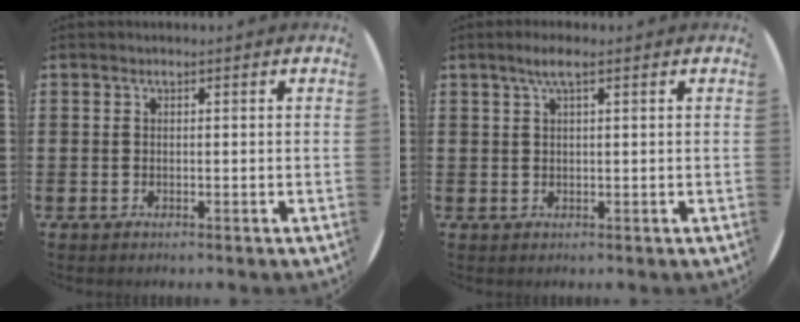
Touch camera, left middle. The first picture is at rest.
{"total": 2.4, "force": [1.2, 0.2, 2.0], "torque": [-0.040, 0.006, 0.020]}